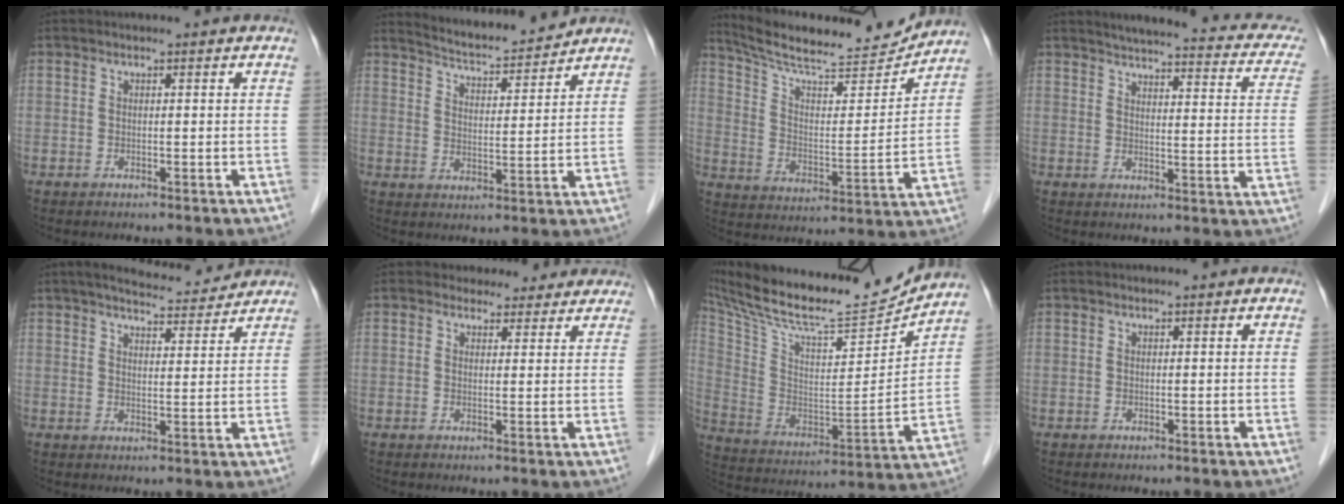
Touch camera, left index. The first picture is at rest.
{"total": 9.0, "force": [8.8, -0.1, 1.7], "torque": [-0.042, -0.002, 0.143]}
{"total": 16.2, "force": [15.3, 1.5, 5.0], "torque": [-0.091, -0.014, 0.240]}
{"total": 20.3, "force": [17.4, 4.5, 9.3], "torque": [-0.102, -0.009, 0.187]}
{"total": 8.2, "force": [7.6, 1.2, 3.0], "torque": [-0.048, 0.010, 0.104]}
{"total": 5.0, "force": [4.4, 2.4, 0.3], "torque": [0.009, 0.004, 0.042]}
{"total": 24.3, "force": [22.3, 2.8, 9.2], "torque": [-0.186, -0.040, 0.355]}
{"total": 0.0}